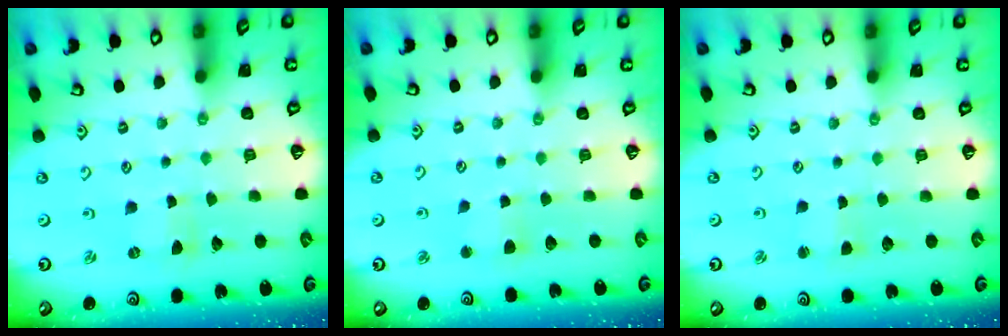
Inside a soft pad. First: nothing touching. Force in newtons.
{"total": 3.1, "press": 3.0, "slide": 0.5}
{"total": 1.8, "press": 1.7, "slide": 0.3}